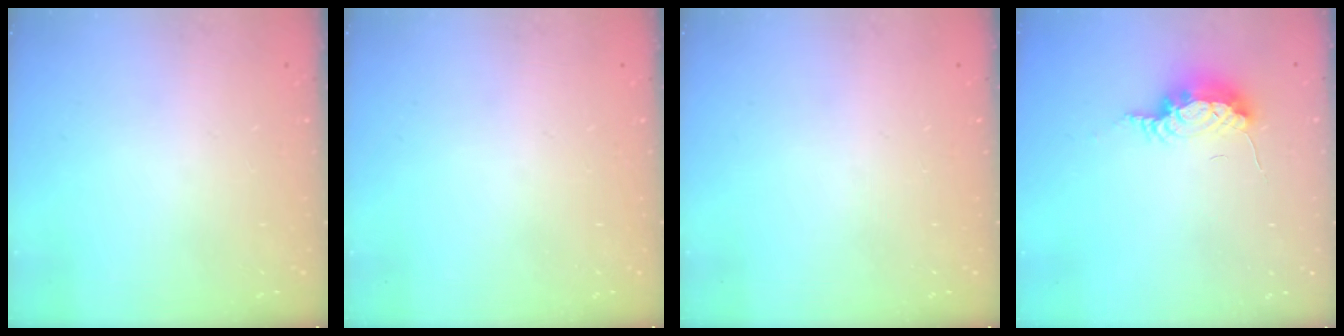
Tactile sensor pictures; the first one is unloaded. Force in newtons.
{"total": 0.0}
{"total": 0.0}
{"total": 8.6, "press": 8.1, "slide": 2.9}